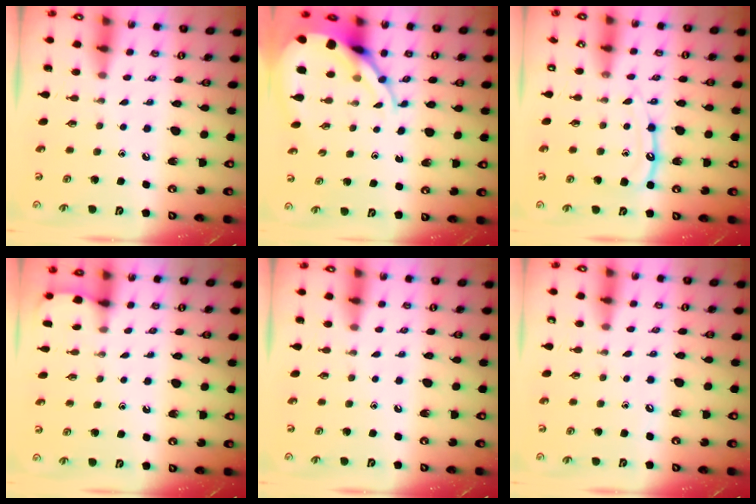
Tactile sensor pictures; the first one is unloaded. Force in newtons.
{"total": 10.4, "press": 10.4, "slide": 0.7}
{"total": 11.4, "press": 11.3, "slide": 1.1}
{"total": 1.3, "press": 1.3, "slide": 0.1}
{"total": 0.0}
{"total": 2.7, "press": 2.7, "slide": 0.3}